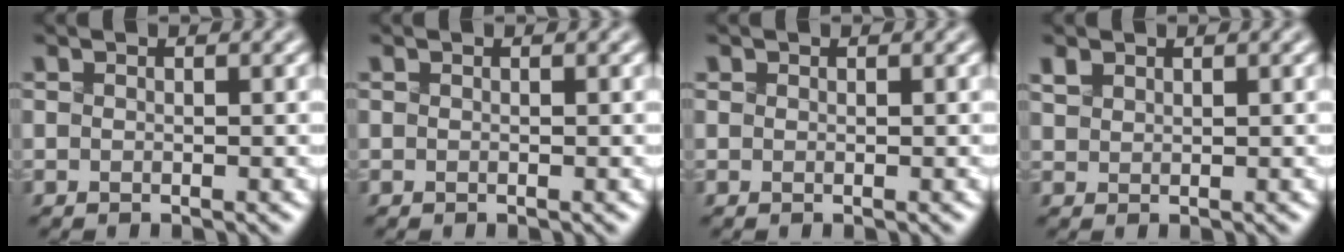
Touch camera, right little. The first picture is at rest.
{"total": 0.0}
{"total": 0.8, "force": [0.5, 0.6, 0.3], "torque": [-0.014, 0.008, 0.009]}
{"total": 1.2, "force": [0.8, 0.8, 0.4], "torque": [-0.016, 0.005, 0.022]}